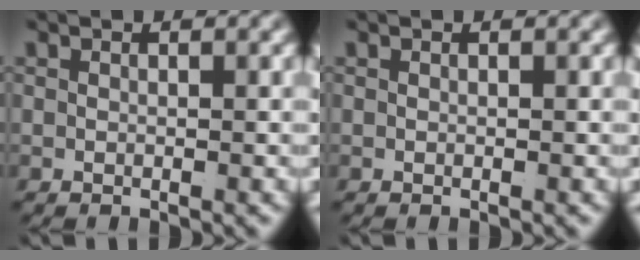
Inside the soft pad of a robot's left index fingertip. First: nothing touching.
{"total": 0.0}